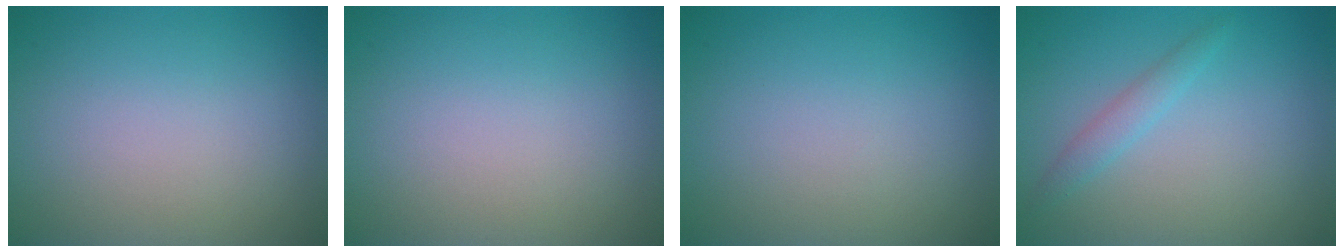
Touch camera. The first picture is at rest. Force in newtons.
{"total": 0.0}
{"total": 0.0}
{"total": 1.6, "press": 1.6, "slide": 0.1}